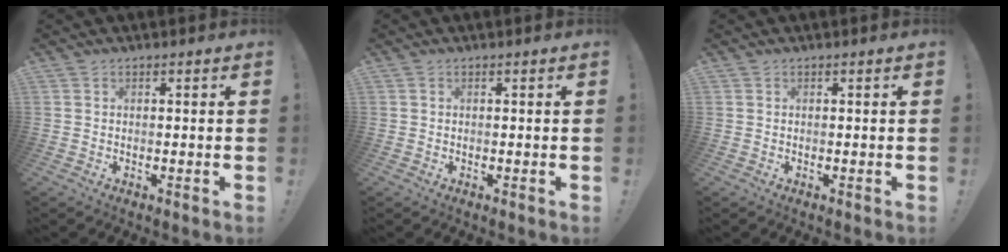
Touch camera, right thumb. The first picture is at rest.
{"total": 0.0}
{"total": 0.0}